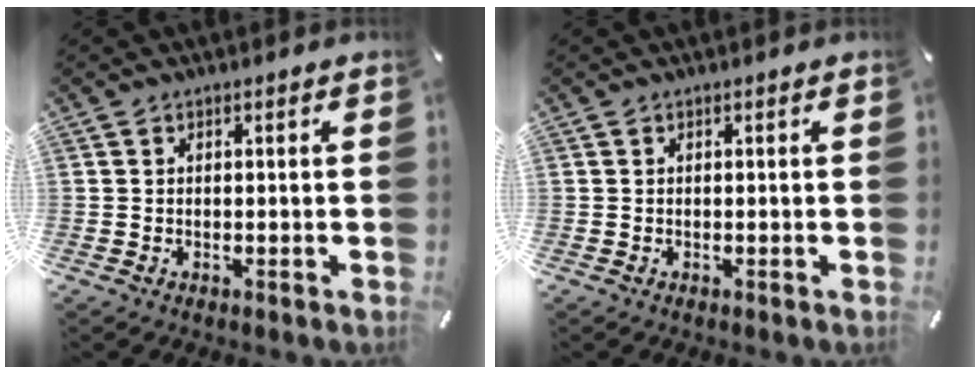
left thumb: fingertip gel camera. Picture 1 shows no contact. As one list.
[{"total": 0.0}]